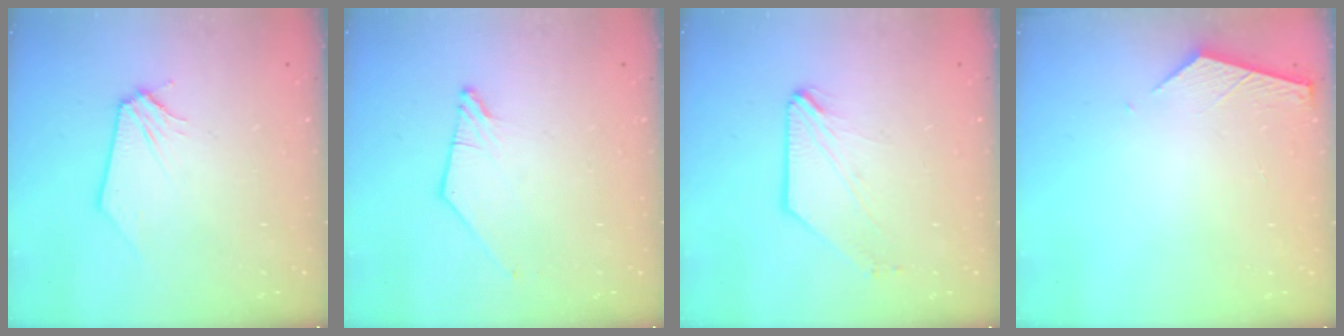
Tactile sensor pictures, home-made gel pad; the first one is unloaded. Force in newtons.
{"total": 0.0}
{"total": 0.6, "press": 0.5, "slide": 0.2}
{"total": 3.5, "press": 3.4, "slide": 0.3}